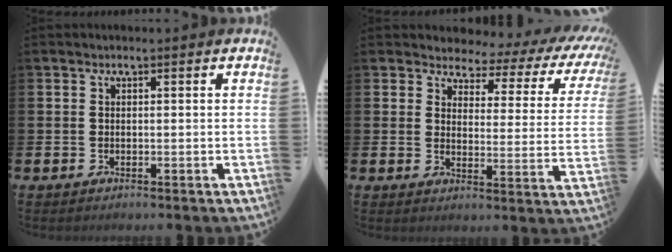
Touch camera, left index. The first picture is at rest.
{"total": 2.9, "force": [2.2, 1.7, 0.7], "torque": [-0.015, -0.033, 0.023]}